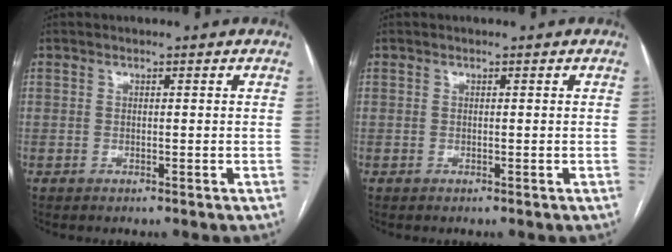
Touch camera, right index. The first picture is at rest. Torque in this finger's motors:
{"motor_torque": [0.00, 0.00, 0.00, 0.00]}